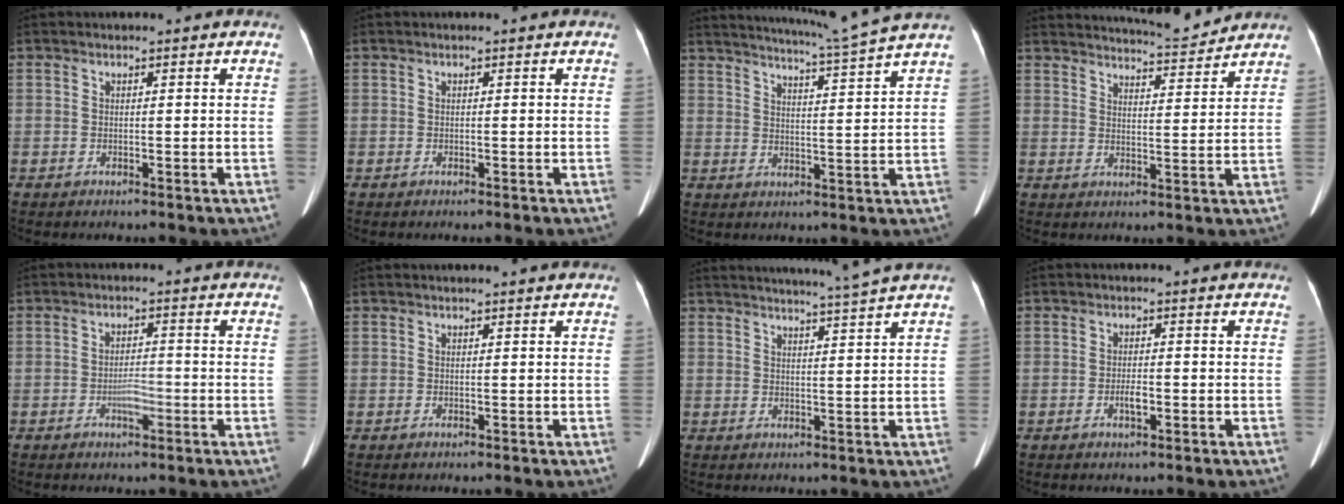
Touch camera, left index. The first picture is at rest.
{"total": 0.0}
{"total": 10.9, "force": [9.7, -3.1, 3.9], "torque": [-0.072, -0.035, 0.136]}
{"total": 8.8, "force": [8.6, 0.1, 1.8], "torque": [-0.034, -0.005, 0.119]}
{"total": 3.0, "force": [-1.4, 1.0, 2.5], "torque": [-0.046, 0.002, -0.024]}
{"total": 1.4, "force": [1.3, -0.1, 0.6], "torque": [-0.010, 0.011, 0.016]}
{"total": 6.9, "force": [6.0, -2.1, 2.5], "torque": [-0.038, -0.012, 0.080]}
{"total": 2.0, "force": [-0.9, 0.5, 1.7], "torque": [-0.032, 0.000, -0.015]}